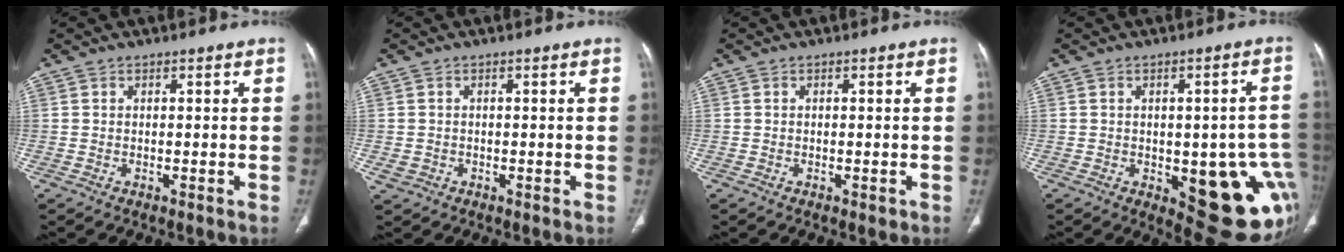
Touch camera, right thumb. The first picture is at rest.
{"total": 1.6, "force": [-0.4, 1.5, 0.5], "torque": [-0.008, 0.004, -0.003]}
{"total": 0.7, "force": [-0.3, 0.4, 0.5], "torque": [-0.007, -0.002, -0.002]}
{"total": 18.3, "force": [-4.4, 7.7, 16.0], "torque": [-0.139, 0.009, -0.024]}